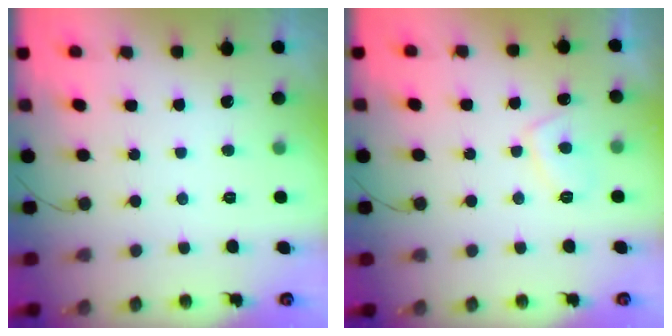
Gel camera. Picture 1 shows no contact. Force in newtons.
{"total": 3.9, "press": 3.8, "slide": 1.0}